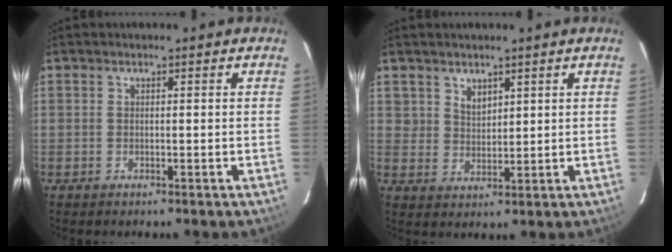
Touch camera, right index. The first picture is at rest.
{"total": 3.3, "force": [2.4, 2.2, 0.5], "torque": [0.000, 0.007, 0.047]}